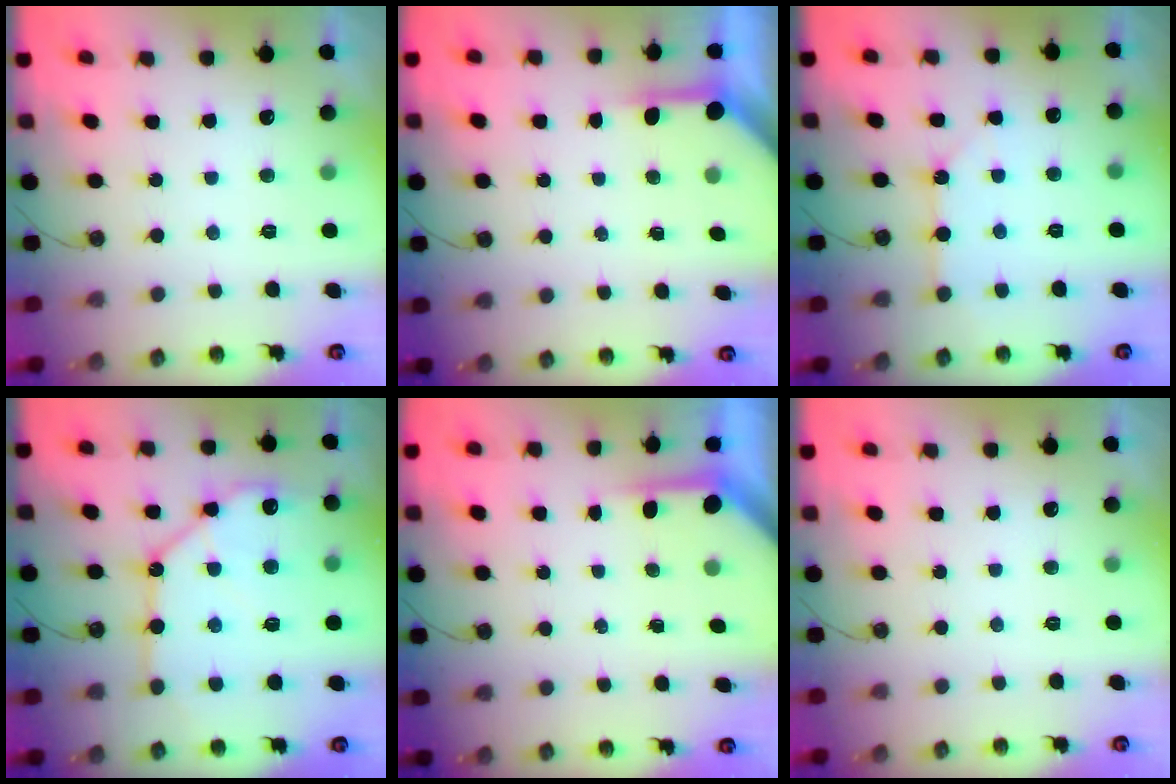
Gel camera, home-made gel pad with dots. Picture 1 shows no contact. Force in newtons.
{"total": 3.9, "press": 3.9, "slide": 0.4}
{"total": 3.3, "press": 3.3, "slide": 0.3}
{"total": 14.2, "press": 14.1, "slide": 1.5}
{"total": 3.7, "press": 3.7, "slide": 0.3}
{"total": 0.0}